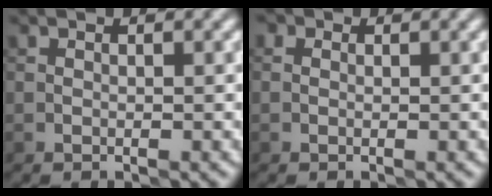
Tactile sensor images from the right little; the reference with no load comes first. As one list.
[{"total": 1.3, "force": [0.6, 0.9, 0.7], "torque": [-0.005, -0.001, -0.014]}]